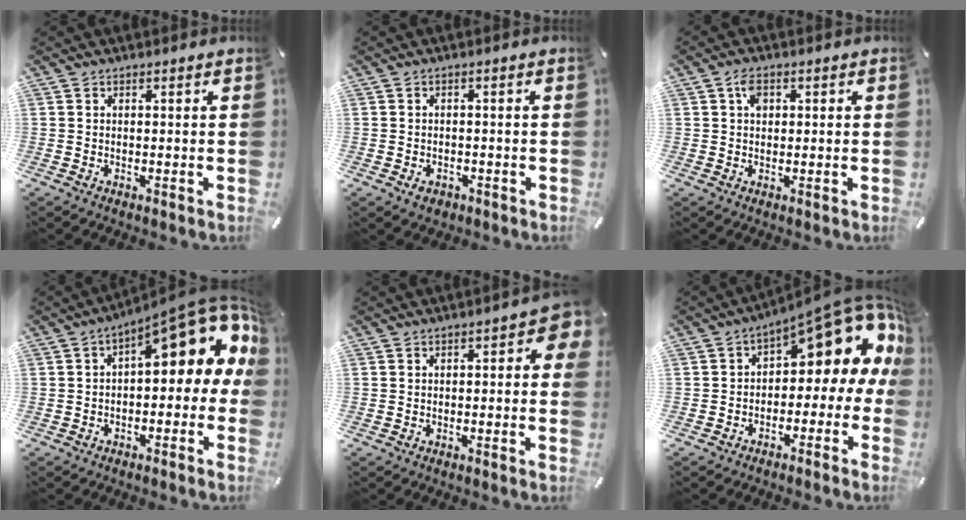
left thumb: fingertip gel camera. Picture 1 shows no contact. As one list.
[{"total": 2.3, "force": [-1.2, 1.7, 0.9], "torque": [-0.022, 0.004, -0.027]}, {"total": 3.0, "force": [0.8, 2.1, 1.9], "torque": [-0.025, 0.002, 0.008]}, {"total": 15.1, "force": [5.6, 6.6, 12.4], "torque": [-0.152, -0.051, 0.086]}, {"total": 4.5, "force": [-0.1, 2.1, 4.0], "torque": [-0.057, 0.007, -0.004]}, {"total": 13.5, "force": [7.4, 5.6, 9.8], "torque": [-0.121, -0.067, 0.116]}]